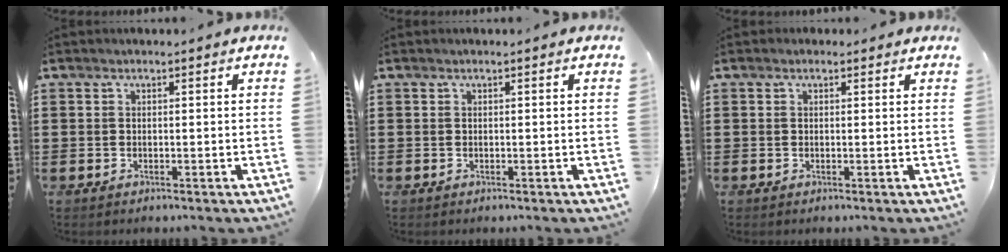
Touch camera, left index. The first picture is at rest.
{"total": 0.0}
{"total": 0.6, "force": [0.2, 0.4, 0.3], "torque": [-0.007, 0.004, 0.004]}